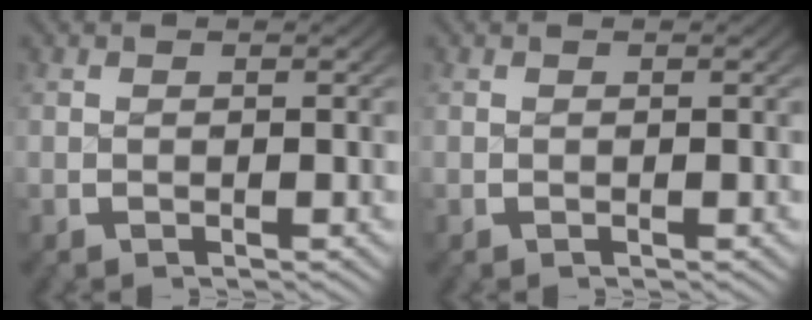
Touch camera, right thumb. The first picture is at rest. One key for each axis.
{"total": 0.0}